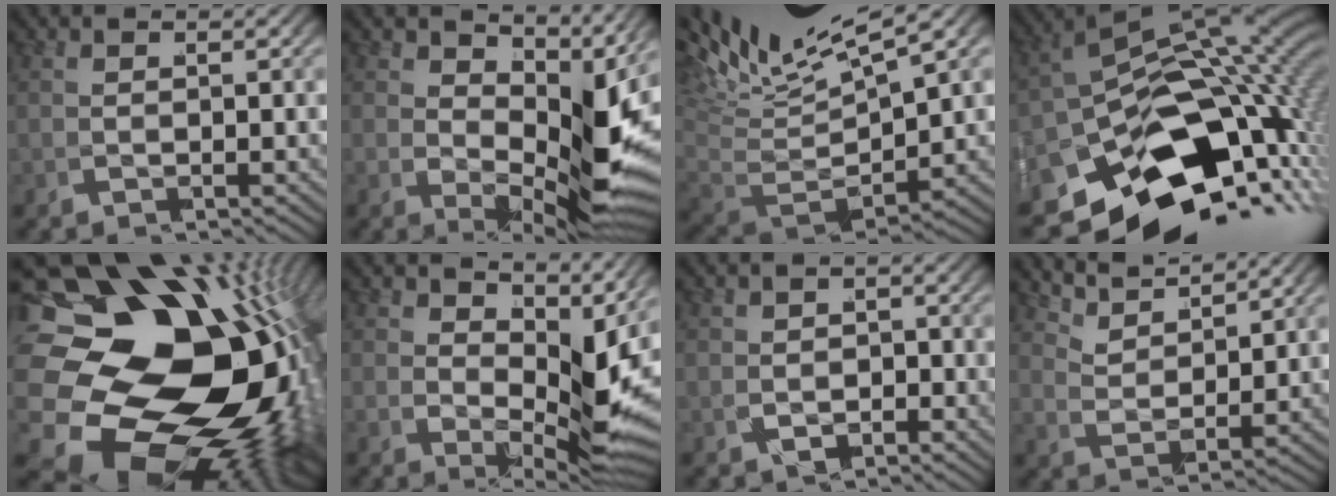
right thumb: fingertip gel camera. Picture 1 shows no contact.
{"total": 9.3, "force": [0.3, 4.1, 8.3], "torque": [-0.128, -0.024, 0.023]}
{"total": 8.3, "force": [2.0, 4.8, 6.5], "torque": [-0.122, -0.012, 0.035]}
{"total": 21.8, "force": [-7.9, 12.9, 15.7], "torque": [-0.260, -0.054, -0.102]}
{"total": 32.7, "force": [-6.0, 22.4, 23.0], "torque": [-0.387, -0.085, -0.072]}
{"total": 7.7, "force": [0.8, 3.5, 6.9], "torque": [-0.104, -0.019, 0.029]}
{"total": 1.9, "force": [-1.5, 1.3, -0.3], "torque": [-0.014, -0.005, -0.023]}
{"total": 3.3, "force": [3.1, 0.8, 1.0], "torque": [-0.027, 0.009, 0.053]}